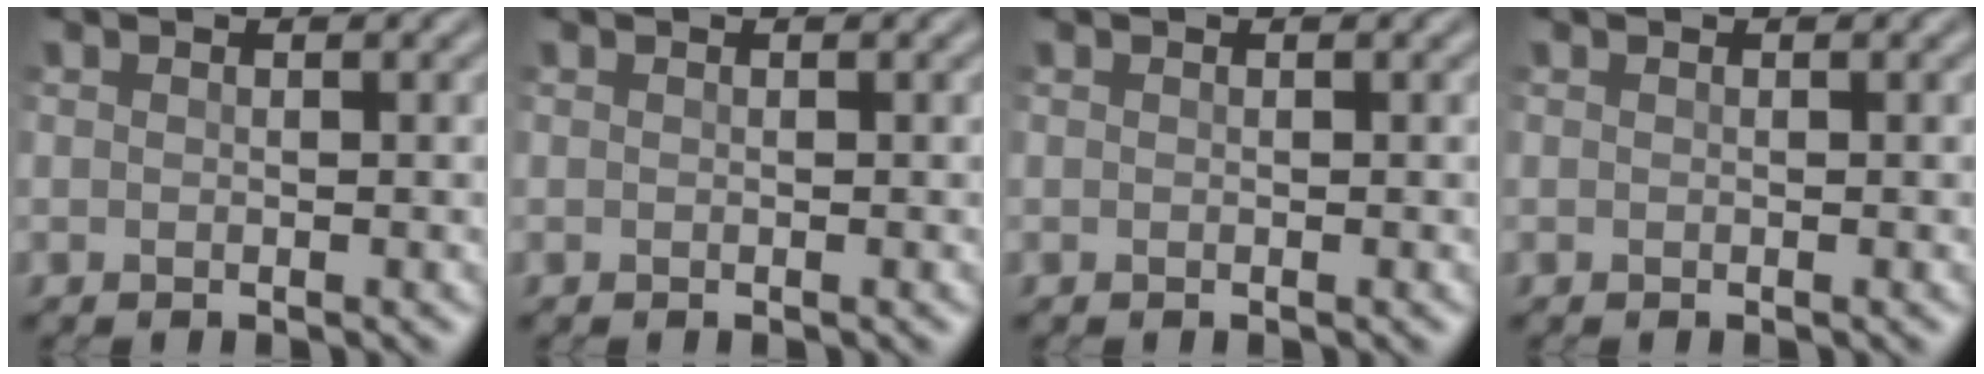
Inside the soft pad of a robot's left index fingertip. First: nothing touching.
{"total": 0.0}
{"total": 0.0}
{"total": 0.0}